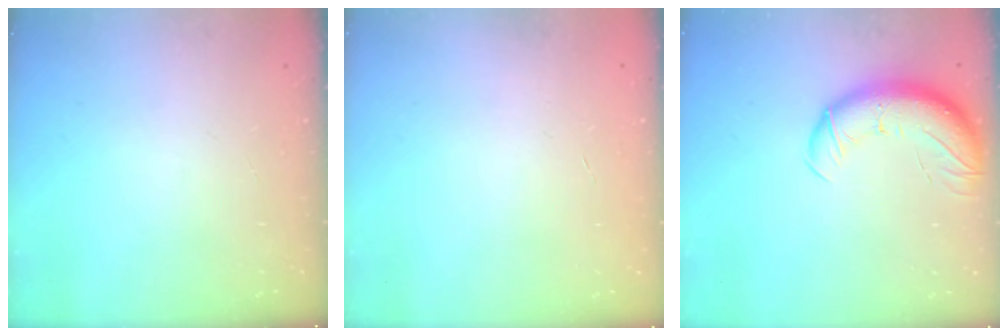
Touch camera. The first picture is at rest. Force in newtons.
{"total": 0.0}
{"total": 12.8, "press": 12.5, "slide": 3.1}